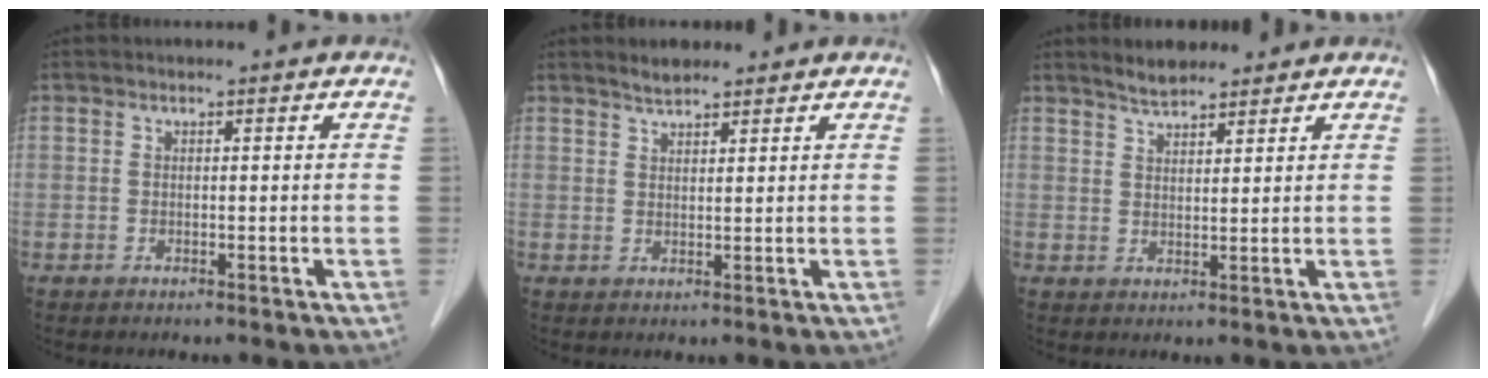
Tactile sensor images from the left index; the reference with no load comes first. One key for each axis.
{"total": 2.8, "fx": 2.5, "fy": 0.7, "fz": 1.0, "tx": -0.020, "ty": 0.010, "tz": 0.043}
{"total": 4.1, "fx": 3.7, "fy": 1.1, "fz": 1.4, "tx": -0.030, "ty": 0.011, "tz": 0.065}